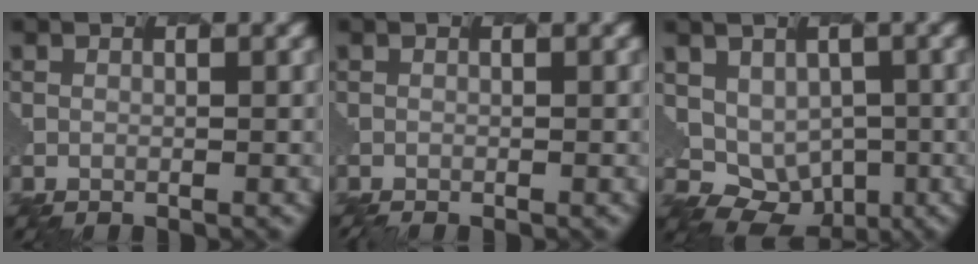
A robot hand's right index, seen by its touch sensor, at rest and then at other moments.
{"total": 1.6, "force": [-1.2, 0.4, 0.9], "torque": [-0.012, 0.011, -0.012]}
{"total": 7.4, "force": [-0.9, 6.2, 3.9], "torque": [-0.062, -0.014, 0.014]}